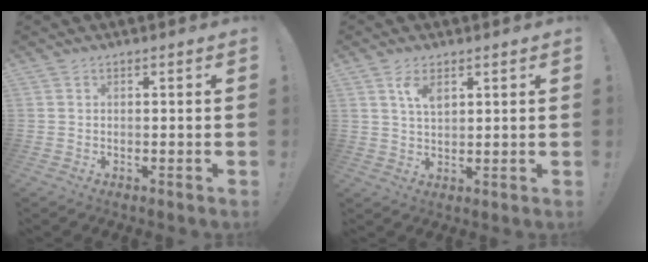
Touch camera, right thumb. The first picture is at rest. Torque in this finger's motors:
{"motor_torque": [-0.04, 0.20, 0.25, -0.18, 0.01]}